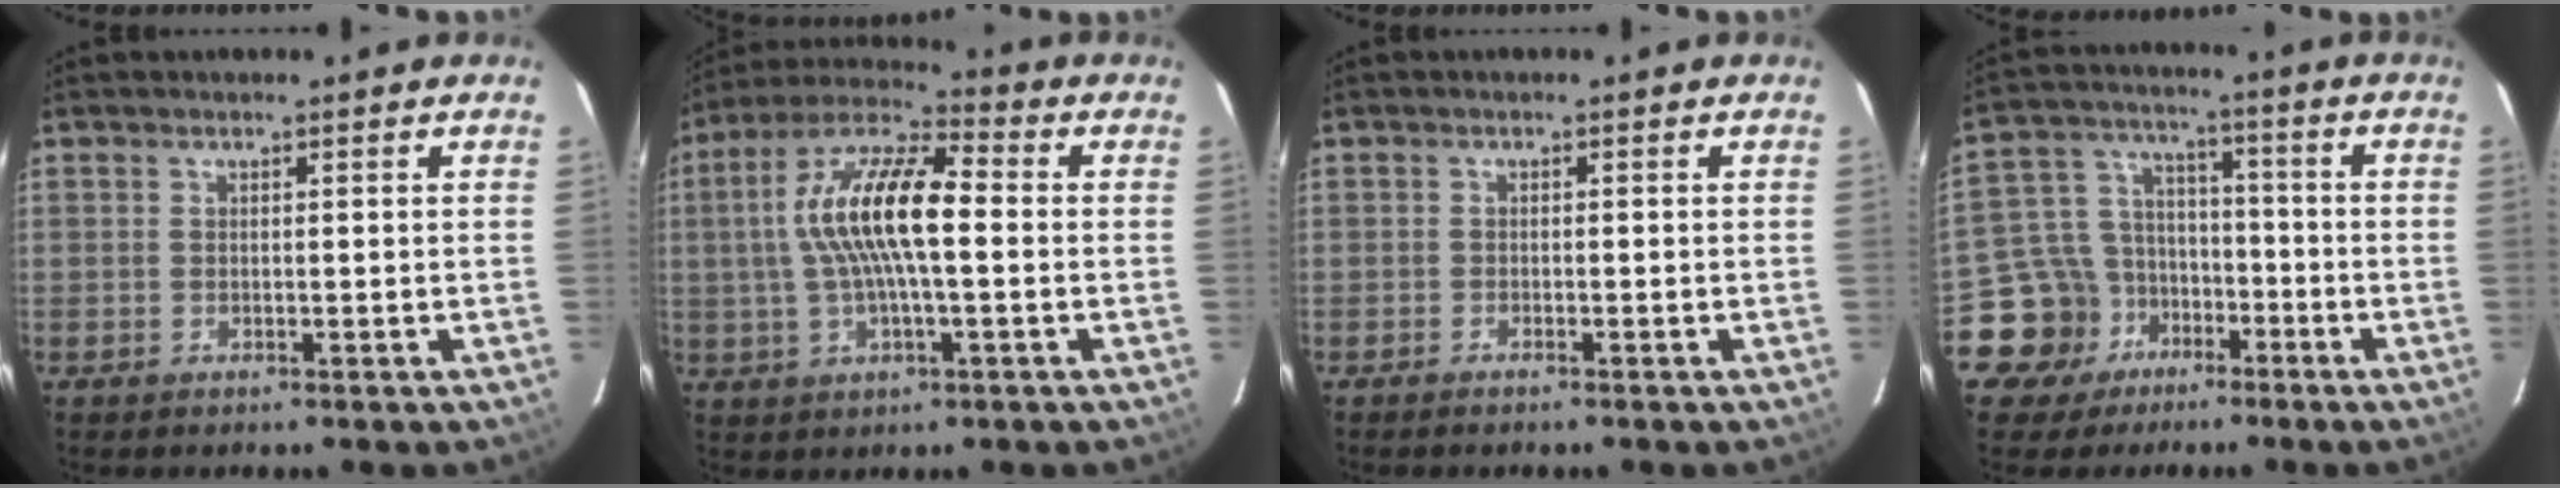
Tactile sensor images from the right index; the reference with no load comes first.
{"total": 14.8, "force": [0.4, 4.5, 14.1], "torque": [-0.270, 0.018, -0.002]}
{"total": 1.0, "force": [-0.9, 0.1, 0.4], "torque": [-0.015, 0.000, -0.020]}
{"total": 11.6, "force": [-6.6, 9.3, 2.1], "torque": [-0.070, 0.041, -0.103]}